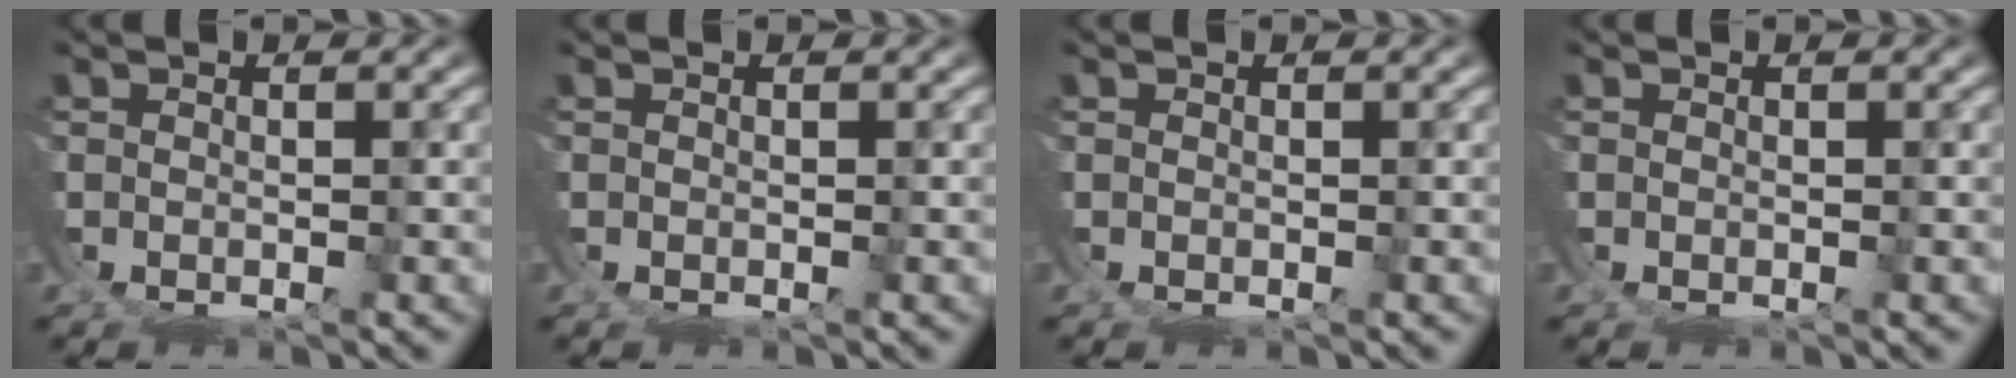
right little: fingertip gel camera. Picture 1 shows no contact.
{"total": 0.0}
{"total": 0.0}
{"total": 0.0}